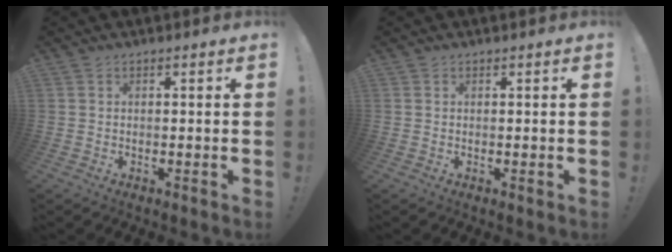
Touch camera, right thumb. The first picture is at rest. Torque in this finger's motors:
{"motor_torque": [0.23, 0.05, -0.09, 0.19, 0.10]}